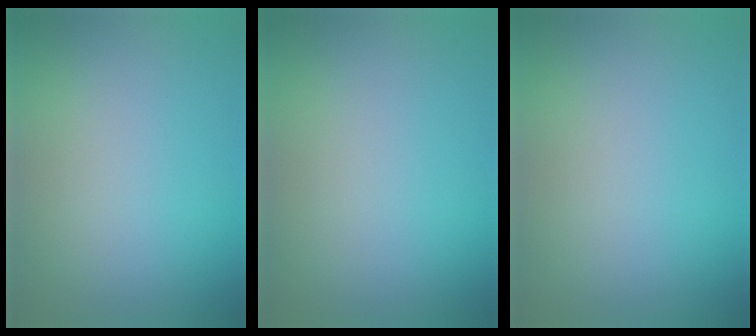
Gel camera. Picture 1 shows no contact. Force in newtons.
{"total": 0.0}
{"total": 0.0}